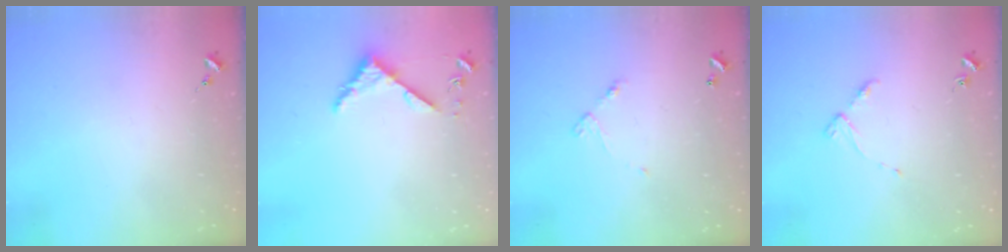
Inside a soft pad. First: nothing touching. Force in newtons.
{"total": 4.3, "press": 4.3, "slide": 0.4}
{"total": 4.5, "press": 4.5, "slide": 0.3}
{"total": 3.8, "press": 3.8, "slide": 0.5}